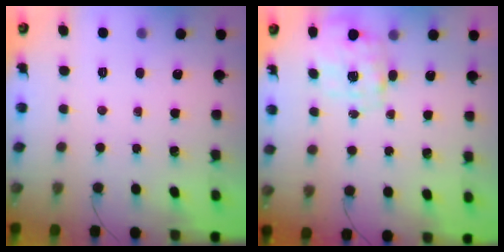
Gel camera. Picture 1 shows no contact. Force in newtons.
{"total": 2.9, "press": 2.7, "slide": 0.9}